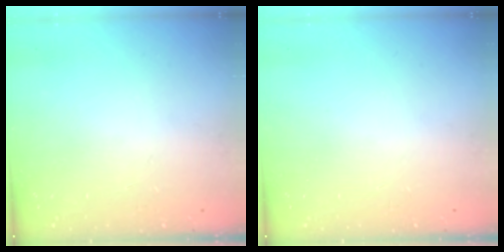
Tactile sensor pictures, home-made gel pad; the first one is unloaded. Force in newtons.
{"total": 15.1, "press": 2.1, "slide": 14.9}